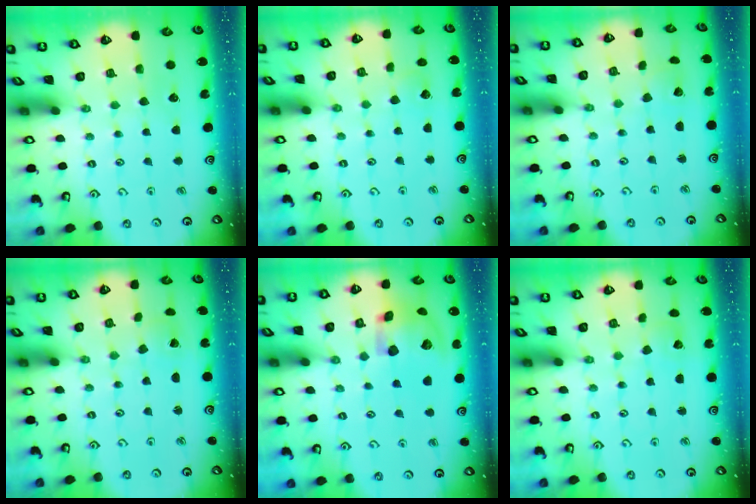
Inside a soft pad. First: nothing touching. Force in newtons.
{"total": 2.9, "press": 2.9, "slide": 0.2}
{"total": 2.6, "press": 2.6, "slide": 0.2}
{"total": 0.7, "press": 0.7, "slide": 0.0}
{"total": 15.5, "press": 15.3, "slide": 2.4}
{"total": 2.1, "press": 2.1, "slide": 0.2}